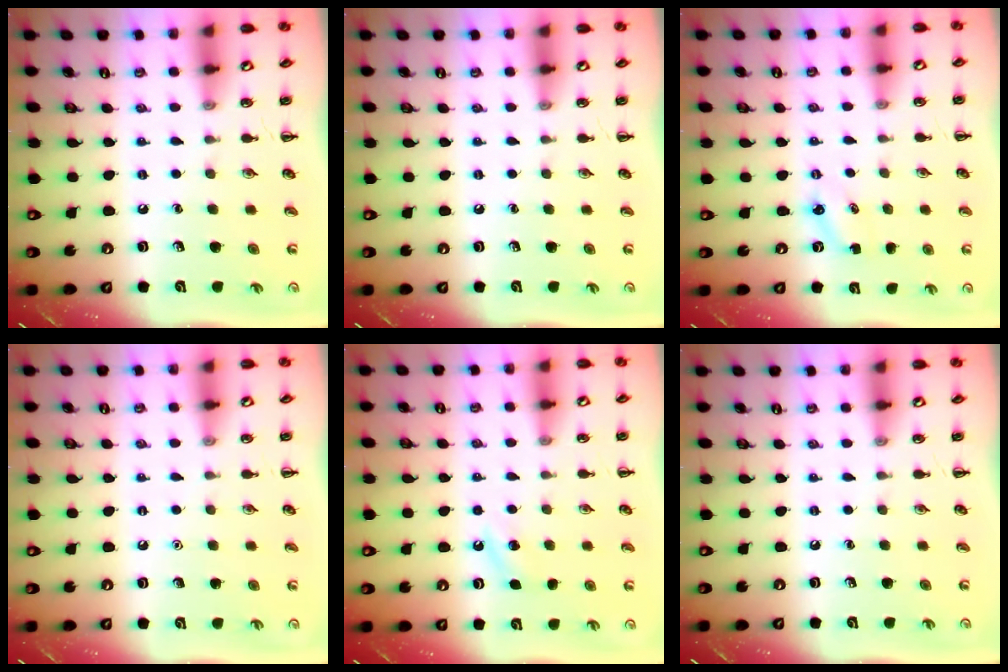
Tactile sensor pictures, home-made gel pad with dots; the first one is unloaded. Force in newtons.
{"total": 0.0}
{"total": 2.9, "press": 2.8, "slide": 0.9}
{"total": 1.6, "press": 1.6, "slide": 0.1}
{"total": 4.0, "press": 3.8, "slide": 1.1}
{"total": 0.0}